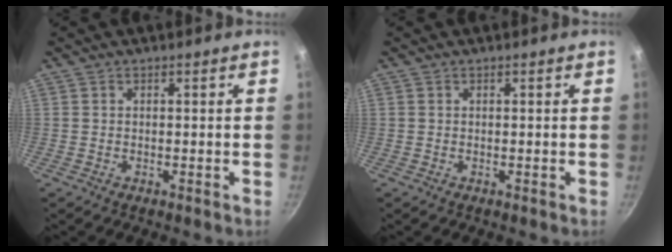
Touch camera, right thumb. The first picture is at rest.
{"total": 0.0}